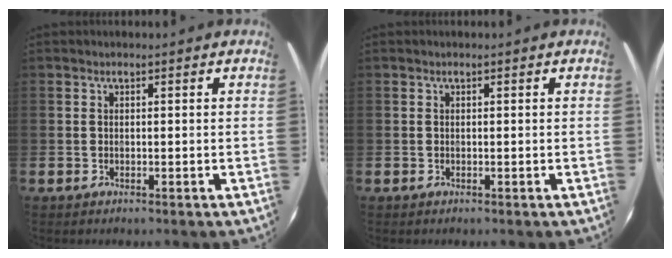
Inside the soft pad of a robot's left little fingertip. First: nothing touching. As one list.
[{"total": 0.0}]